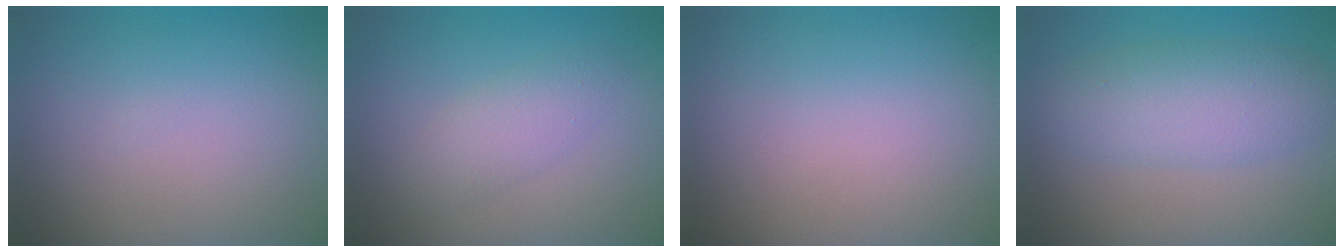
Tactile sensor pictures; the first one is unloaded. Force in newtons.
{"total": 2.3, "press": 2.3, "slide": 0.1}
{"total": 0.0}
{"total": 4.9, "press": 4.9, "slide": 0.1}